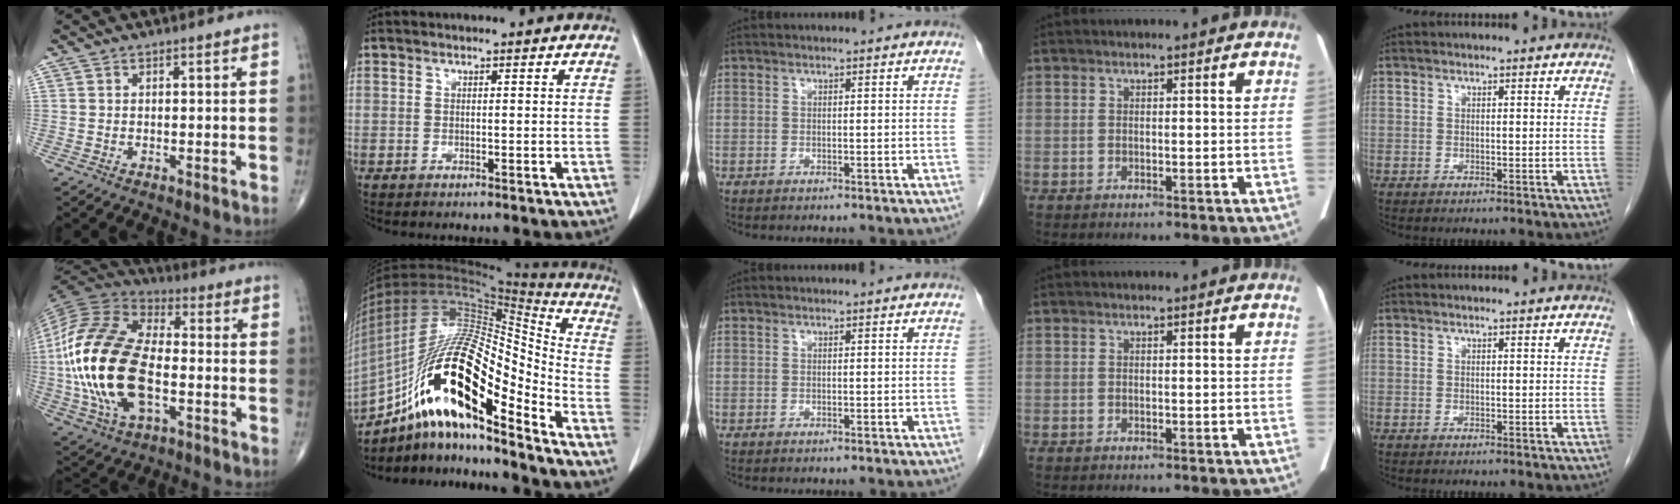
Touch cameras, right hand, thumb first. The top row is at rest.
{"thumb": {"total": 25.4, "force": [-3.5, 13.8, 21.1], "torque": [-0.442, 0.006, -0.063]}, "index": {"total": 24.8, "force": [-13.6, 5.5, 20.0], "torque": [-0.382, -0.002, -0.240]}}